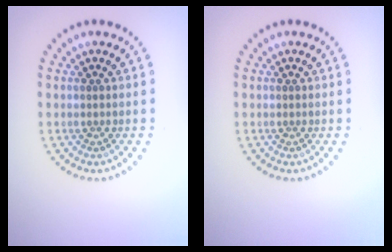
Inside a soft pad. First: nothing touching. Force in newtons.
{"total": 0.0}